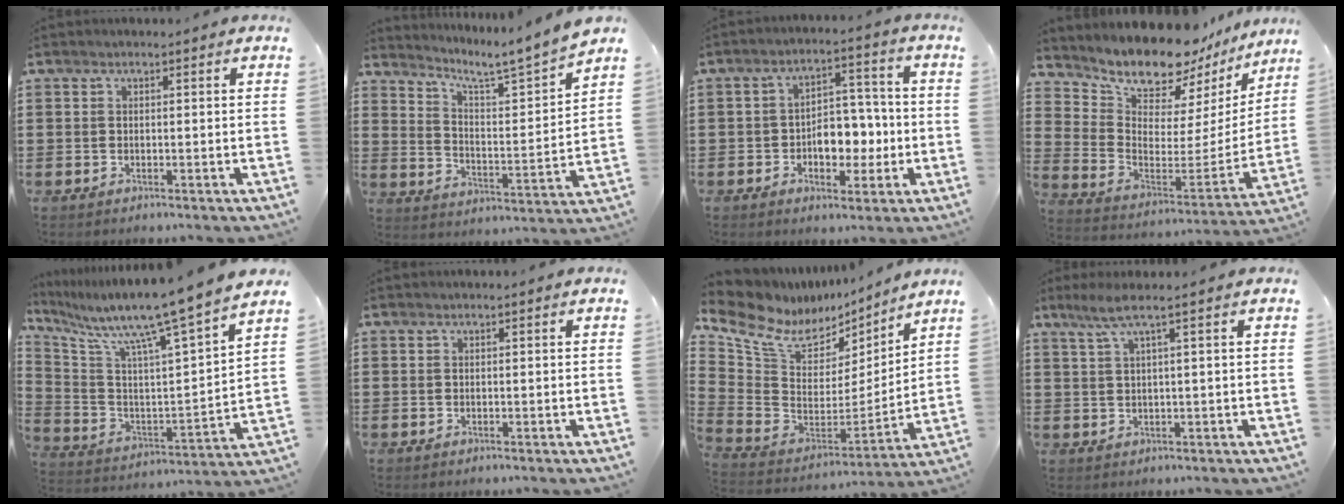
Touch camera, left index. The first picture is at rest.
{"total": 4.8, "force": [4.1, -0.2, 2.4], "torque": [-0.060, -0.041, 0.055]}
{"total": 6.3, "force": [-1.5, 4.4, 4.2], "torque": [-0.058, 0.005, -0.034]}
{"total": 10.7, "force": [10.2, 2.4, 2.2], "torque": [-0.079, -0.089, 0.175]}
{"total": 10.8, "force": [9.4, -1.4, 5.1], "torque": [-0.118, -0.085, 0.140]}
{"total": 0.0}
{"total": 8.4, "force": [6.2, 4.7, 3.4], "torque": [-0.109, -0.040, 0.109]}
{"total": 3.3, "force": [1.6, -0.2, 2.9], "torque": [-0.064, -0.002, 0.025]}